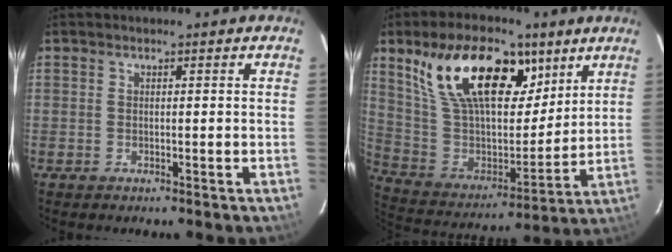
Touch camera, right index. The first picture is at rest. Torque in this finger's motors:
{"motor_torque": [1.20, 0.93, 1.05, 0.21]}